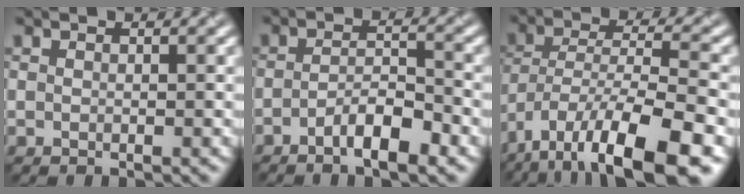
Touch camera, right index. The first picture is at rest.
{"total": 4.0, "force": [-2.2, 1.0, 3.2], "torque": [-0.056, 0.005, -0.043]}
{"total": 12.5, "force": [-7.9, 4.1, 8.7], "torque": [-0.154, -0.005, -0.145]}